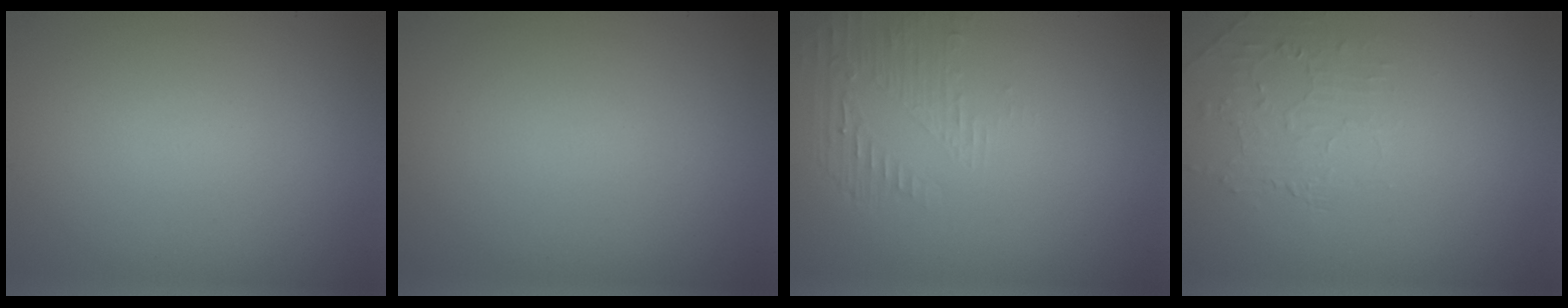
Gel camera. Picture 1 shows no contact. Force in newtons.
{"total": 0.0}
{"total": 1.6, "press": 0.4, "slide": 1.6}
{"total": 1.9, "press": 0.3, "slide": 1.9}